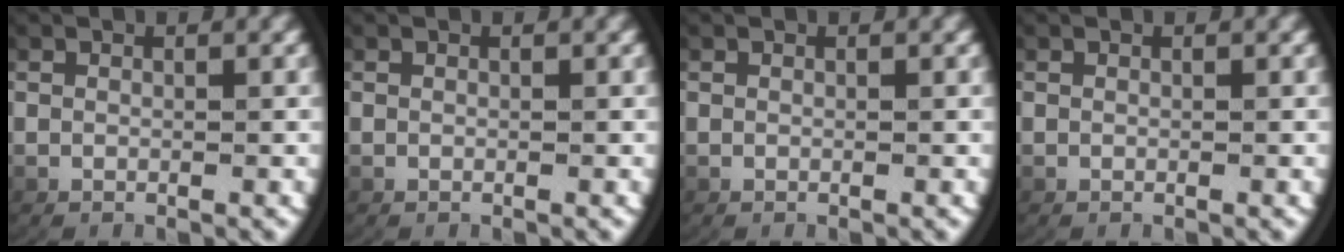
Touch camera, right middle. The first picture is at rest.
{"total": 0.0}
{"total": 0.0}
{"total": 0.0}